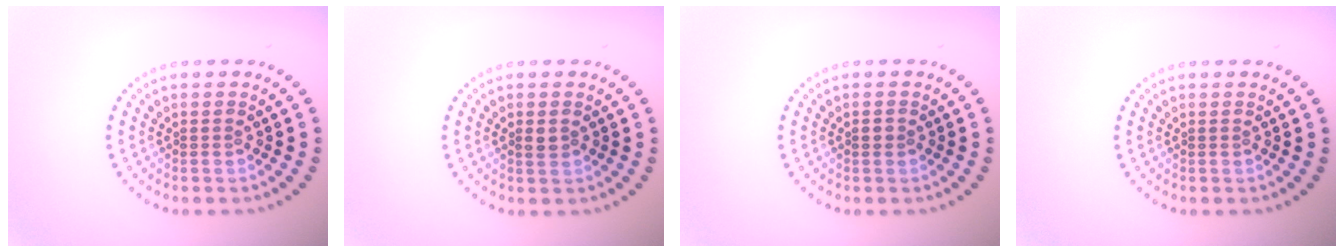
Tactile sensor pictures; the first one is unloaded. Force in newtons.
{"total": 0.8, "press": 0.8, "slide": 0.1}
{"total": 0.7, "press": 0.7, "slide": 0.1}
{"total": 0.0}